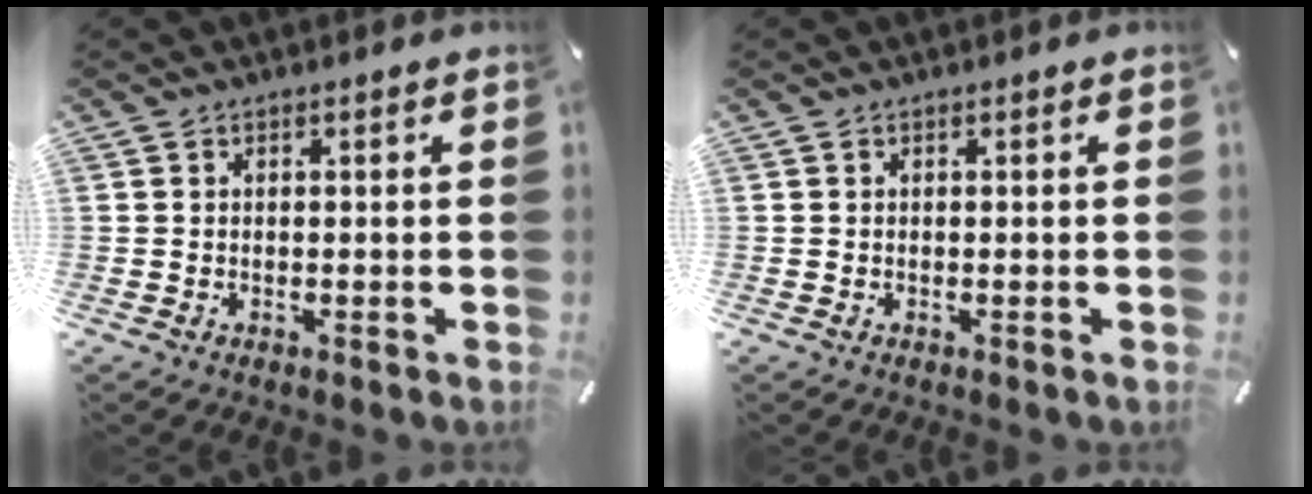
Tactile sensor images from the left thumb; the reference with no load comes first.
{"total": 0.0}